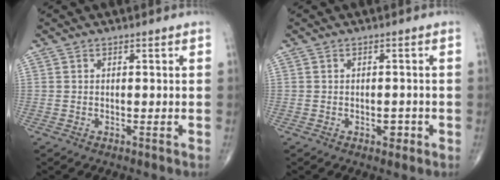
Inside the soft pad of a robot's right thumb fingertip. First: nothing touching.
{"total": 2.1, "force": [-0.8, 1.3, 1.4], "torque": [-0.009, 0.003, -0.009]}